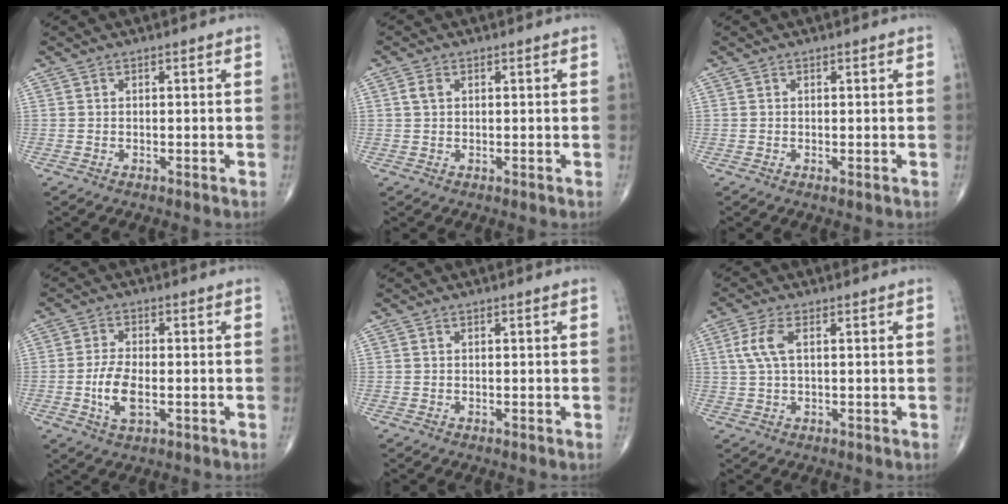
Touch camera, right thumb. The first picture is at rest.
{"total": 1.9, "force": [0.5, 1.3, 1.3], "torque": [-0.028, 0.006, 0.011]}
{"total": 0.0}
{"total": 6.4, "force": [-1.4, 3.0, 5.5], "torque": [-0.112, 0.002, -0.026]}
{"total": 0.0}
{"total": 5.0, "force": [1.2, 2.1, 4.4], "torque": [-0.112, 0.010, 0.026]}